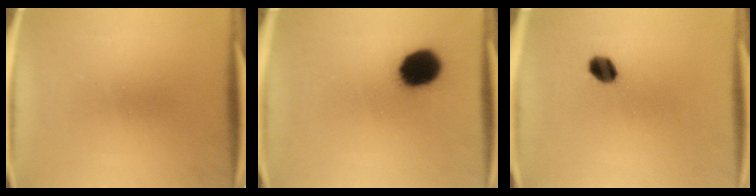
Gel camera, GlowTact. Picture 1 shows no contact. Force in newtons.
{"total": 12.8}
{"total": 4.9}